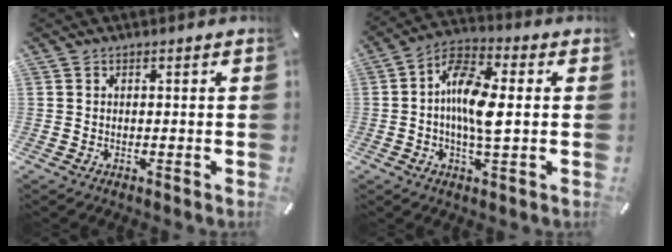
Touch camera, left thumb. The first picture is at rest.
{"total": 11.4, "force": [-0.2, 4.4, 10.5], "torque": [-0.208, 0.004, -0.004]}